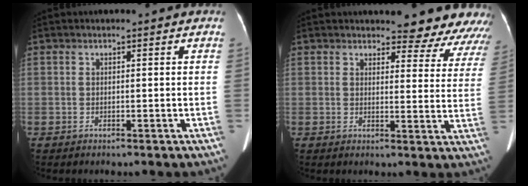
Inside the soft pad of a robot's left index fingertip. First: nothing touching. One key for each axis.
{"total": 11.5, "fx": 11.0, "fy": 2.7, "fz": 1.6, "tx": 0.016, "ty": -0.046, "tz": 0.093}